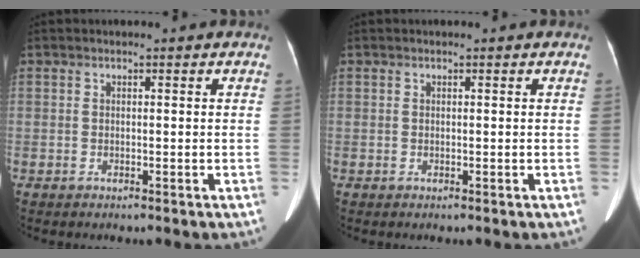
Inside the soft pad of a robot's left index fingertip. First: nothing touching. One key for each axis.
{"total": 0.0}